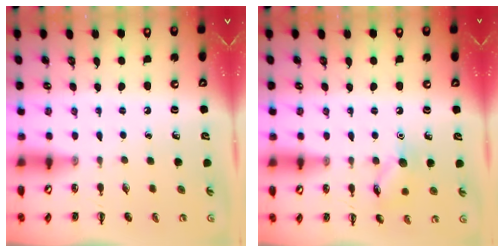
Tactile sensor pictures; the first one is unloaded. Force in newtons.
{"total": 8.8, "press": 8.8, "slide": 1.1}